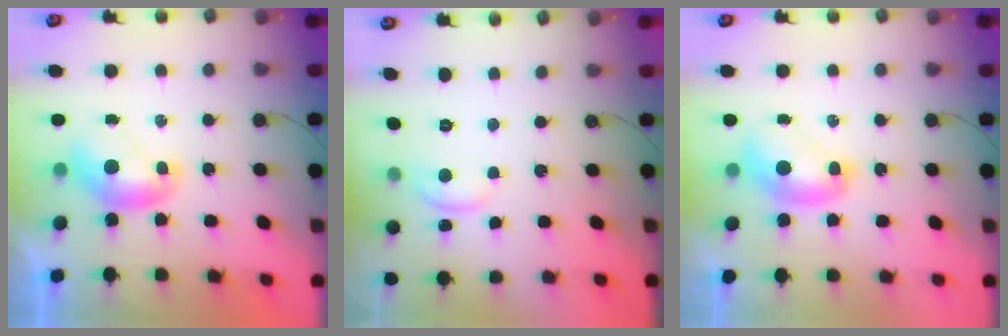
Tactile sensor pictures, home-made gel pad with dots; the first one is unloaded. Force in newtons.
{"total": 0.0}
{"total": 2.2, "press": 2.2, "slide": 0.2}